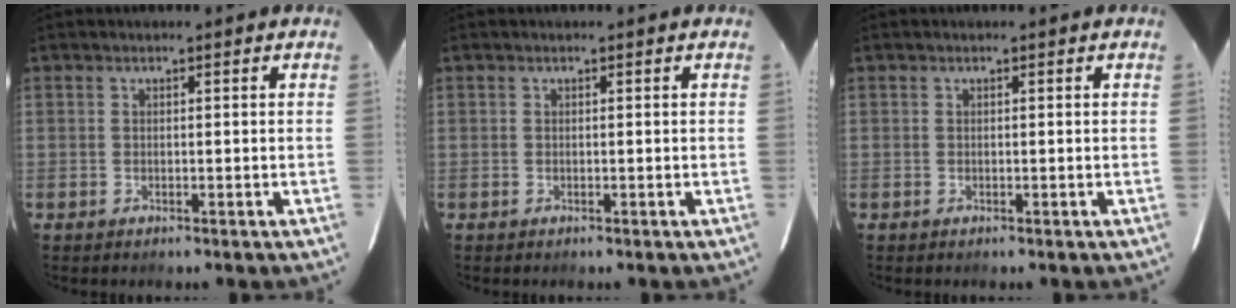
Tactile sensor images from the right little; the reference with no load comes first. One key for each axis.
{"total": 0.0}
{"total": 0.0}